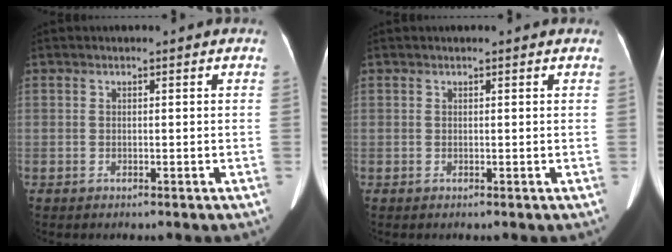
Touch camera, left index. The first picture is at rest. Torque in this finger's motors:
{"motor_torque": [-0.75, 0.16, -0.42, -0.03]}